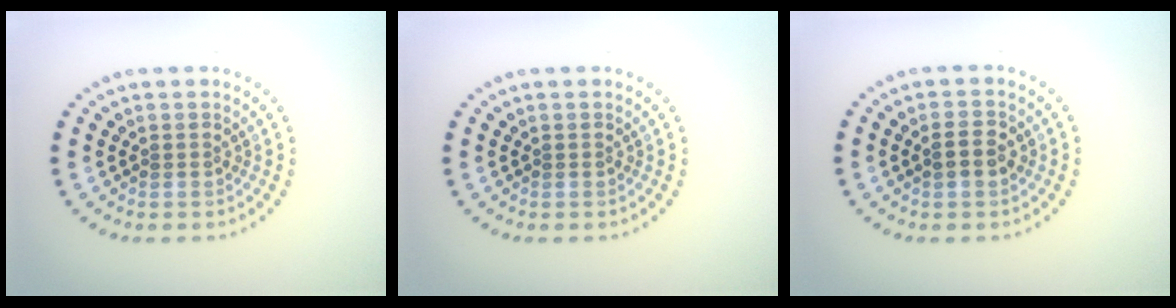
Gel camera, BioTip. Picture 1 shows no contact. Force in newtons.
{"total": 0.0}
{"total": 1.6, "press": 1.6, "slide": 0.1}